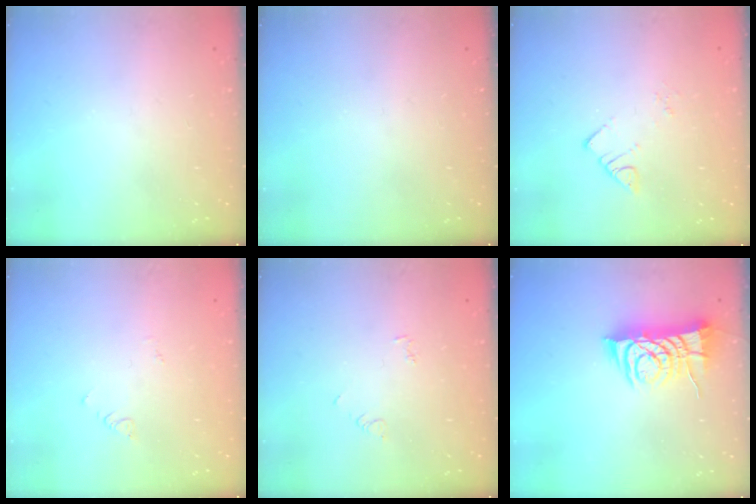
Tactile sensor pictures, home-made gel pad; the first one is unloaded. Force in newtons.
{"total": 0.0}
{"total": 2.6, "press": 2.6, "slide": 0.1}
{"total": 1.9, "press": 1.9, "slide": 0.4}
{"total": 3.1, "press": 3.1, "slide": 0.4}
{"total": 9.2, "press": 9.1, "slide": 1.1}